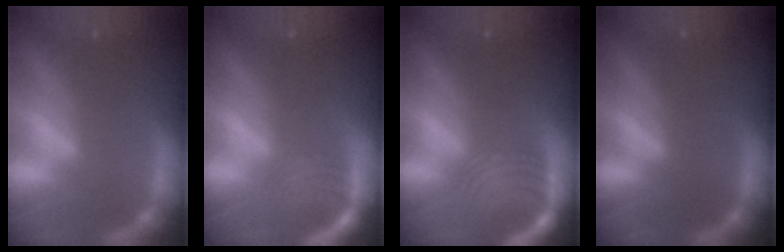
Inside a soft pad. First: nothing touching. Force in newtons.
{"total": 5.0}
{"total": 8.1}
{"total": 0.0}